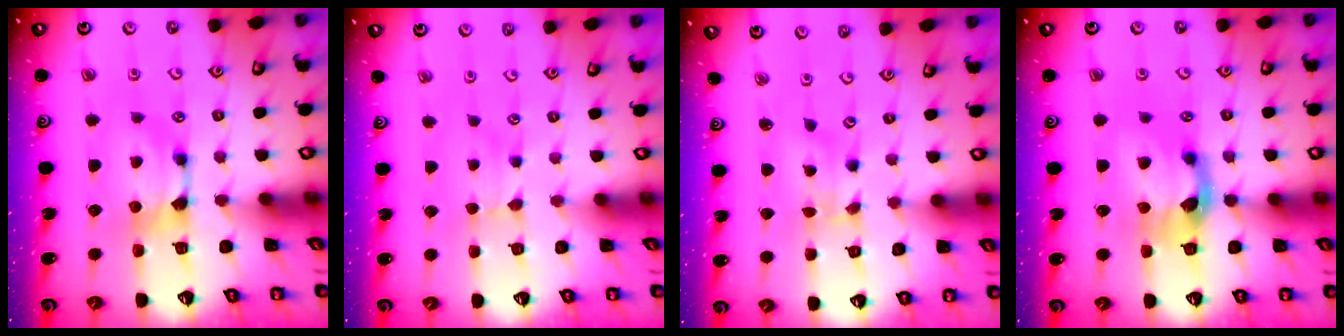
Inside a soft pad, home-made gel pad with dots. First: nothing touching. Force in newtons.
{"total": 1.5, "press": 1.5, "slide": 0.3}
{"total": 2.8, "press": 2.6, "slide": 1.0}
{"total": 2.8, "press": 2.3, "slide": 1.7}